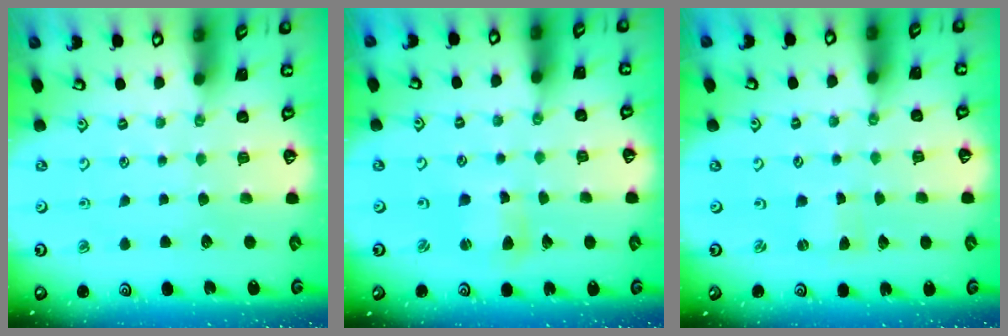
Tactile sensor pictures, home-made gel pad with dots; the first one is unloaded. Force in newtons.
{"total": 3.5, "press": 3.4, "slide": 0.5}
{"total": 0.0}